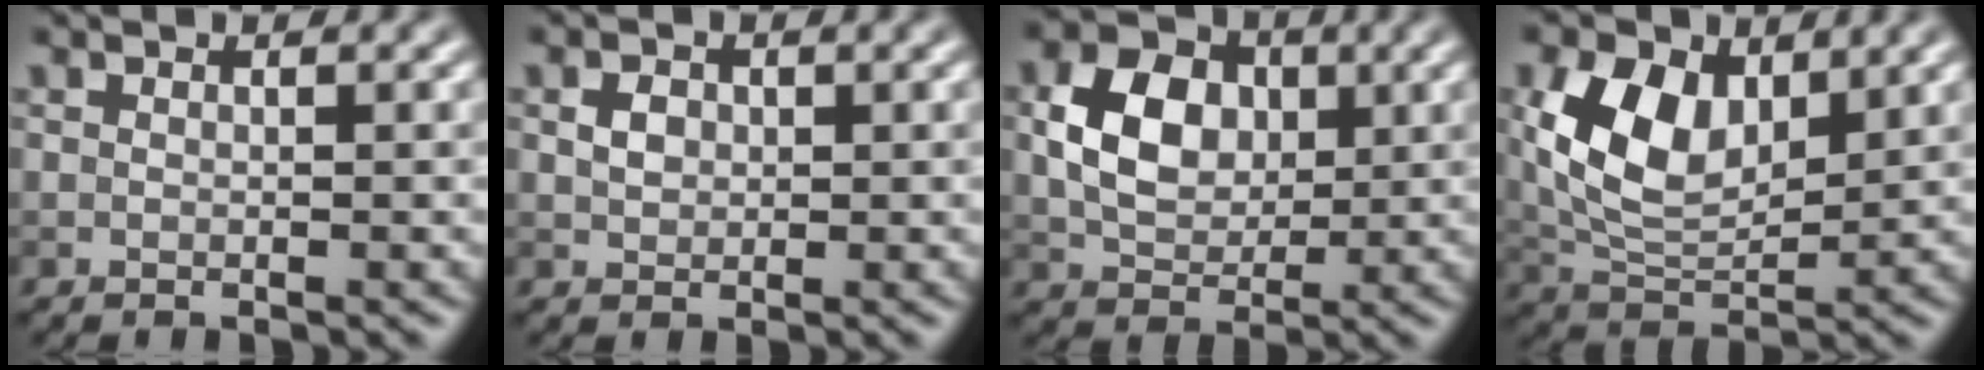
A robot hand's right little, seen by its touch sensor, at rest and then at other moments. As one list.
[{"total": 1.5, "force": [0.1, 1.3, 0.8], "torque": [-0.017, 0.002, 0.001]}, {"total": 6.0, "force": [0.7, 4.5, 4.0], "torque": [-0.077, 0.005, 0.014]}, {"total": 7.5, "force": [2.2, 4.6, 5.5], "torque": [-0.116, -0.002, 0.044]}]